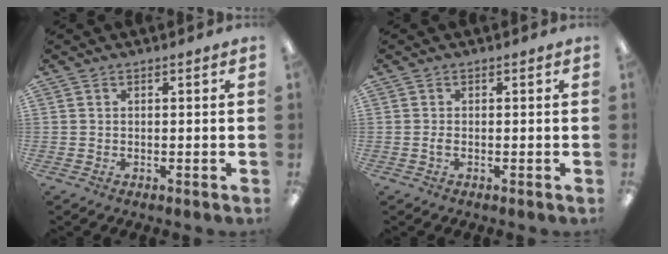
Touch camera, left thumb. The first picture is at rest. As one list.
[{"total": 0.9, "force": [-0.2, 0.3, 0.9], "torque": [-0.018, -0.002, -0.002]}]